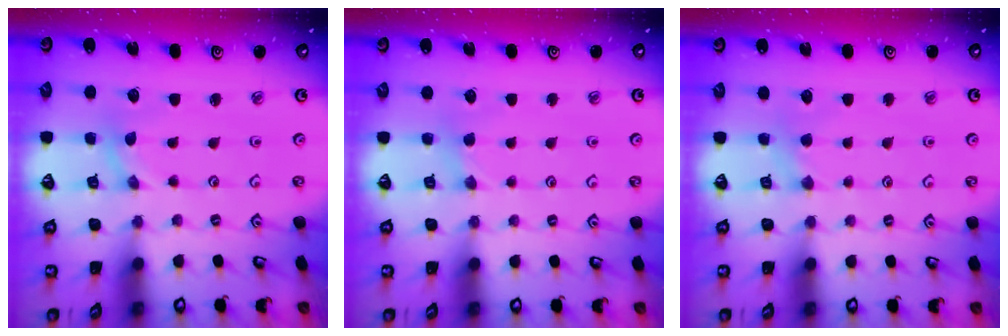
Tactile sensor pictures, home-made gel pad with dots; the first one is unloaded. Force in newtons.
{"total": 2.2, "press": 2.2, "slide": 0.4}
{"total": 2.1, "press": 2.1, "slide": 0.5}